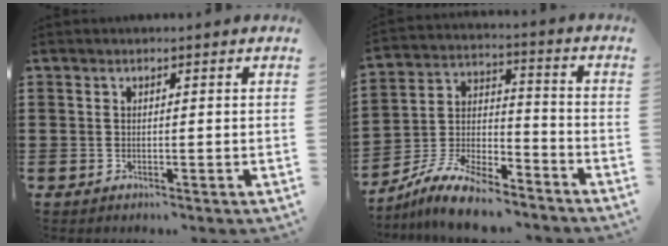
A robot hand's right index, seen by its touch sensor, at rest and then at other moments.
{"total": 9.9, "force": [-8.7, 2.4, 4.1], "torque": [-0.084, 0.027, -0.169]}